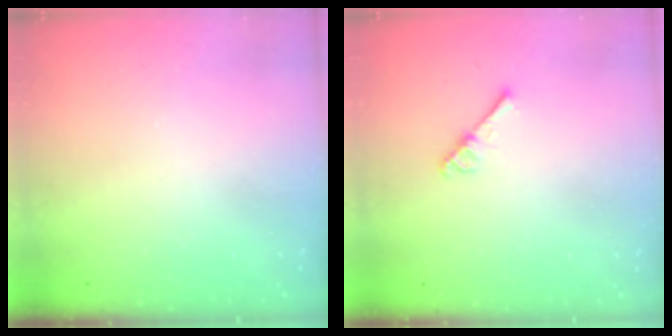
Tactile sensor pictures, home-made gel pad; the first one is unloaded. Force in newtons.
{"total": 2.6, "press": 2.6, "slide": 0.3}